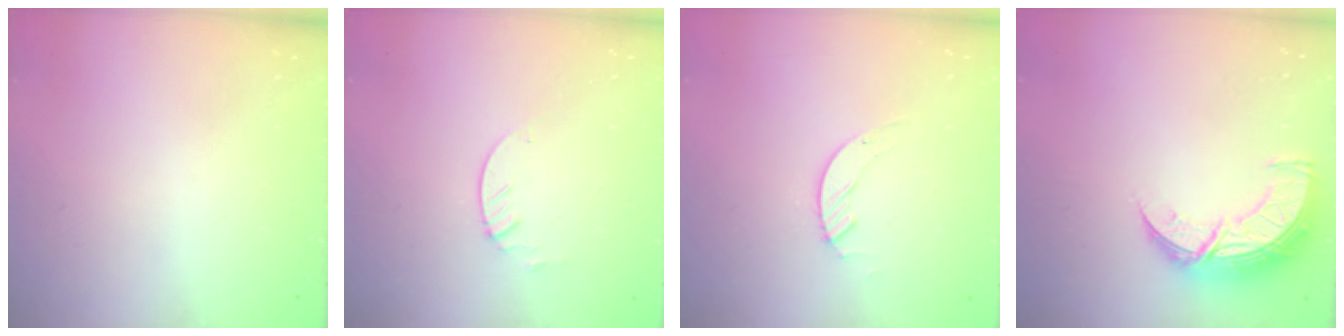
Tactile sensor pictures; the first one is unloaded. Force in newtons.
{"total": 2.1, "press": 2.1, "slide": 0.2}
{"total": 2.1, "press": 2.1, "slide": 0.2}
{"total": 10.7, "press": 10.6, "slide": 0.8}